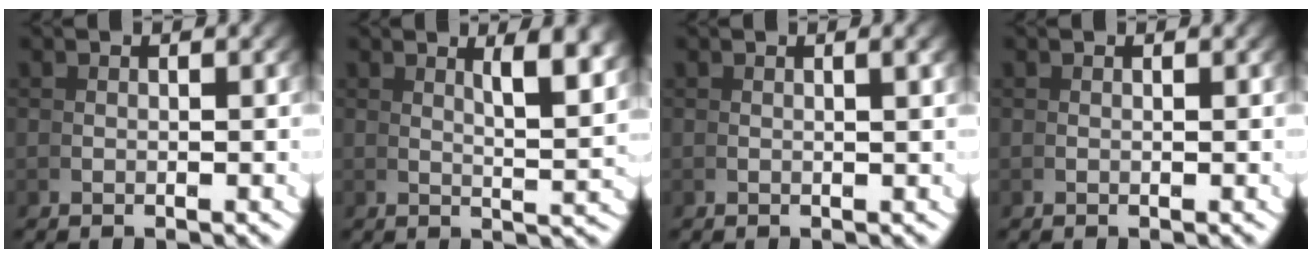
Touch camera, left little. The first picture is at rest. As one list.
[{"total": 3.7, "force": [2.2, -0.3, 3.0], "torque": [-0.039, -0.005, 0.041]}, {"total": 0.8, "force": [0.4, -0.2, 0.7], "torque": [-0.011, 0.004, 0.009]}, {"total": 0.0}]